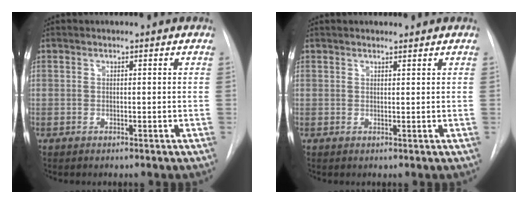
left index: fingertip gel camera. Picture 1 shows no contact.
{"total": 2.1, "force": [2.0, 0.3, 0.6], "torque": [-0.007, 0.015, 0.030]}